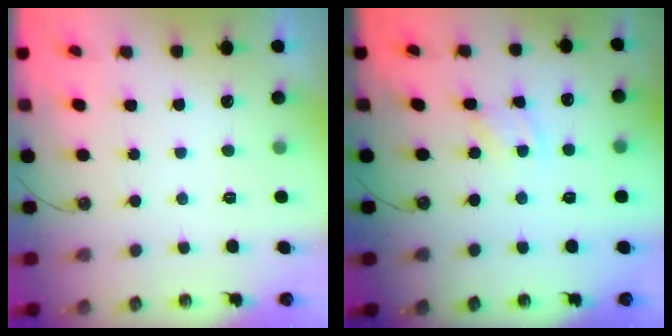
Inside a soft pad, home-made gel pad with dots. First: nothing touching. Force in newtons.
{"total": 2.9, "press": 2.8, "slide": 0.5}